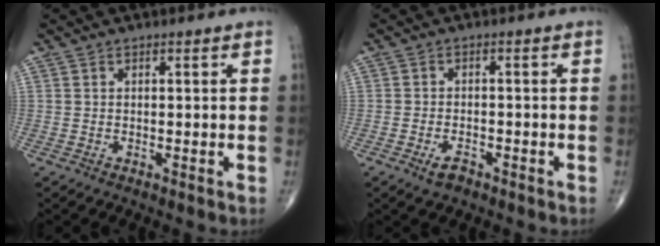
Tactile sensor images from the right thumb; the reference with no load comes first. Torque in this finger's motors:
{"motor_torque": [-0.45, -0.14, -0.24, -0.23, 0.00]}